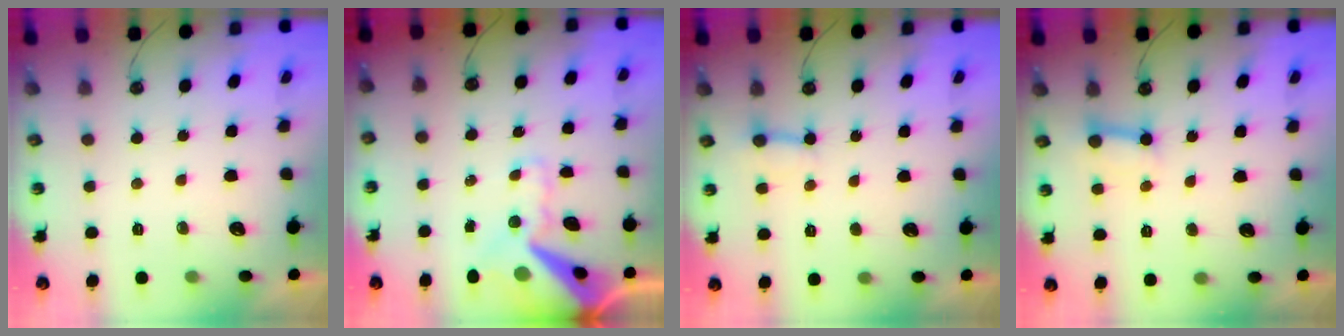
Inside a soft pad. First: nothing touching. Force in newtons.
{"total": 17.5, "press": 17.3, "slide": 2.8}
{"total": 3.9, "press": 3.9, "slide": 0.5}
{"total": 3.6, "press": 3.6, "slide": 0.3}